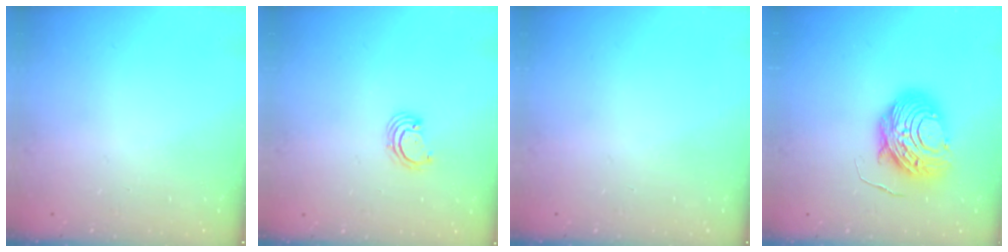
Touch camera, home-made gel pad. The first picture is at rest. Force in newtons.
{"total": 2.8, "press": 2.8, "slide": 0.3}
{"total": 0.0}
{"total": 12.8, "press": 12.7, "slide": 1.1}